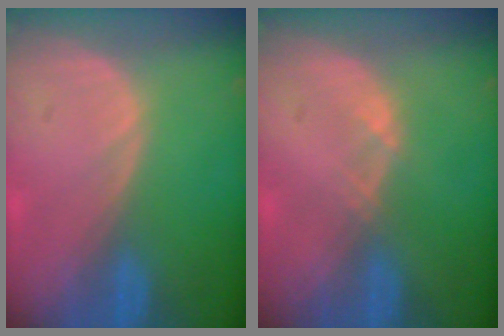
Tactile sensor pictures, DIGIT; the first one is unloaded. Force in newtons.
{"total": 0.8, "press": 0.8, "slide": 0.1}